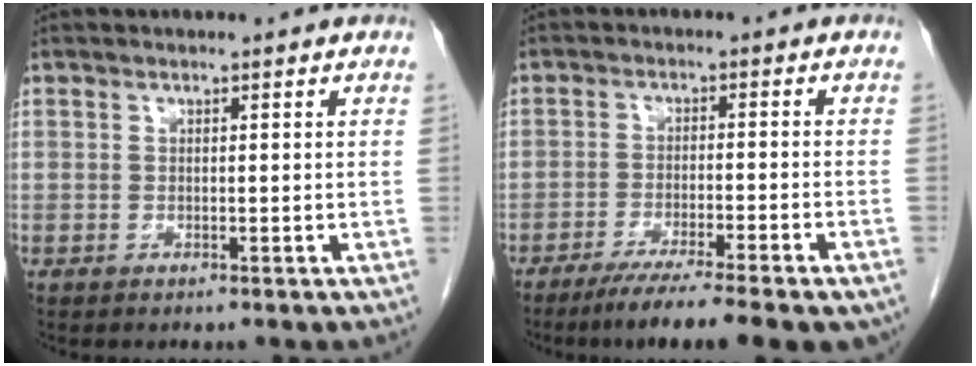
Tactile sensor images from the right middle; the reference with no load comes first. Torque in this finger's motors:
{"motor_torque": [1.19, -0.95, 0.19, 0.04]}